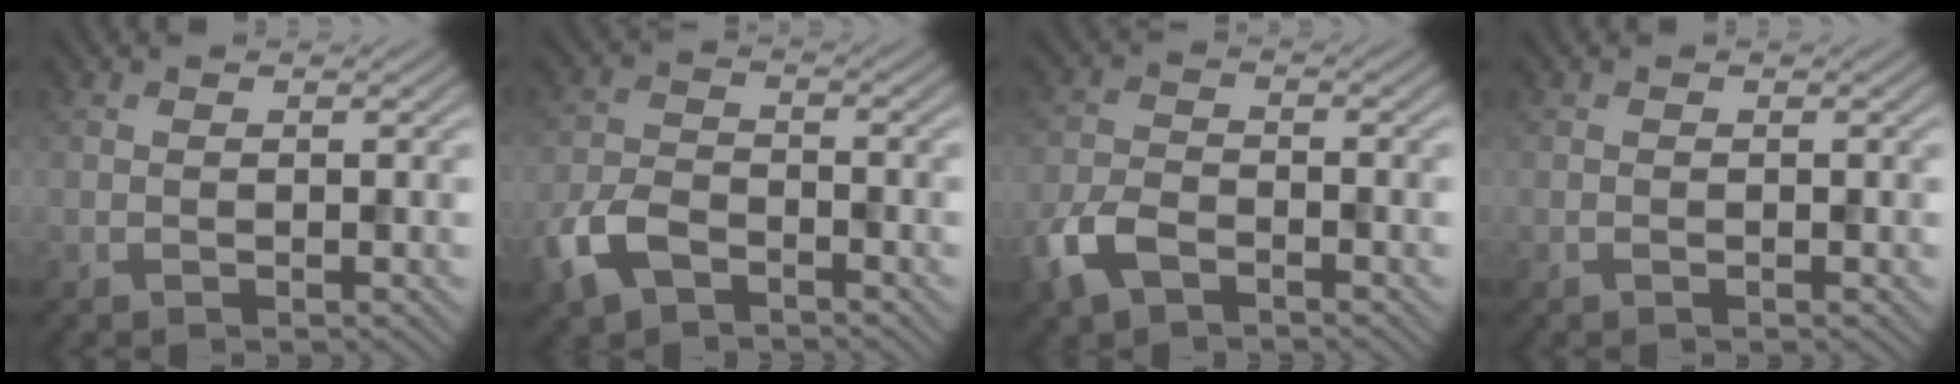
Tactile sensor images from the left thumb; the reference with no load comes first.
{"total": 5.8, "force": [-3.6, 3.1, 3.3], "torque": [-0.078, -0.006, -0.085]}
{"total": 5.2, "force": [-3.2, 2.7, 3.1], "torque": [-0.074, -0.007, -0.077]}
{"total": 0.0}